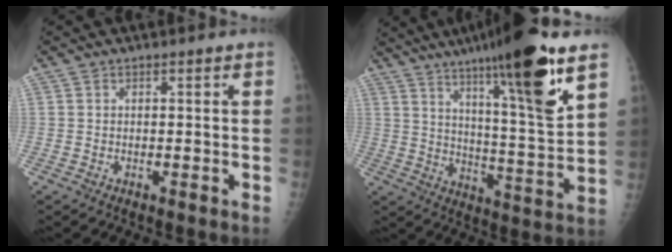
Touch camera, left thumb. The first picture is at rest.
{"total": 21.2, "force": [12.7, 2.2, 16.8], "torque": [-0.246, -0.059, 0.201]}